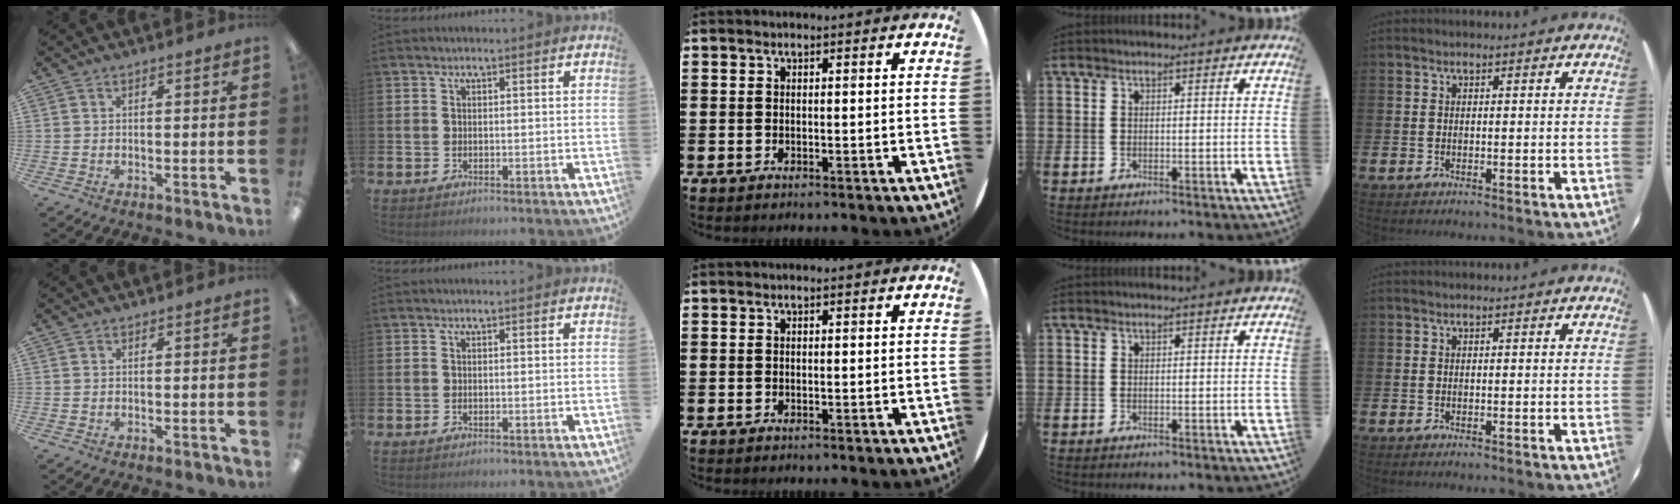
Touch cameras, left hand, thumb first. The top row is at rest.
{}